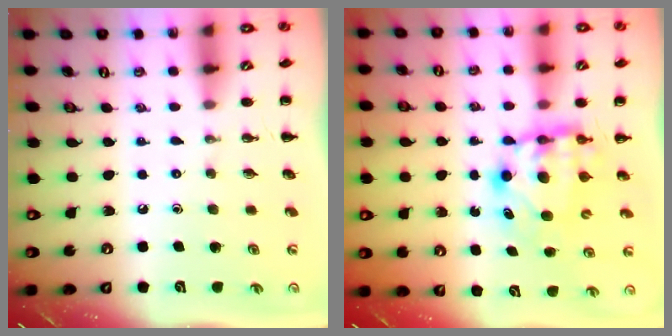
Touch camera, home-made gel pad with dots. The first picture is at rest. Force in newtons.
{"total": 6.6, "press": 6.5, "slide": 1.2}